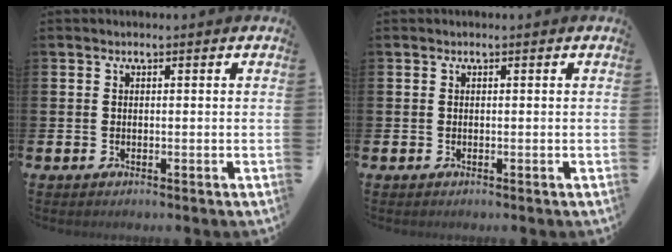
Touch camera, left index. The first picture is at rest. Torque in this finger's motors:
{"motor_torque": [-0.01, 0.01, 0.00, 0.00]}